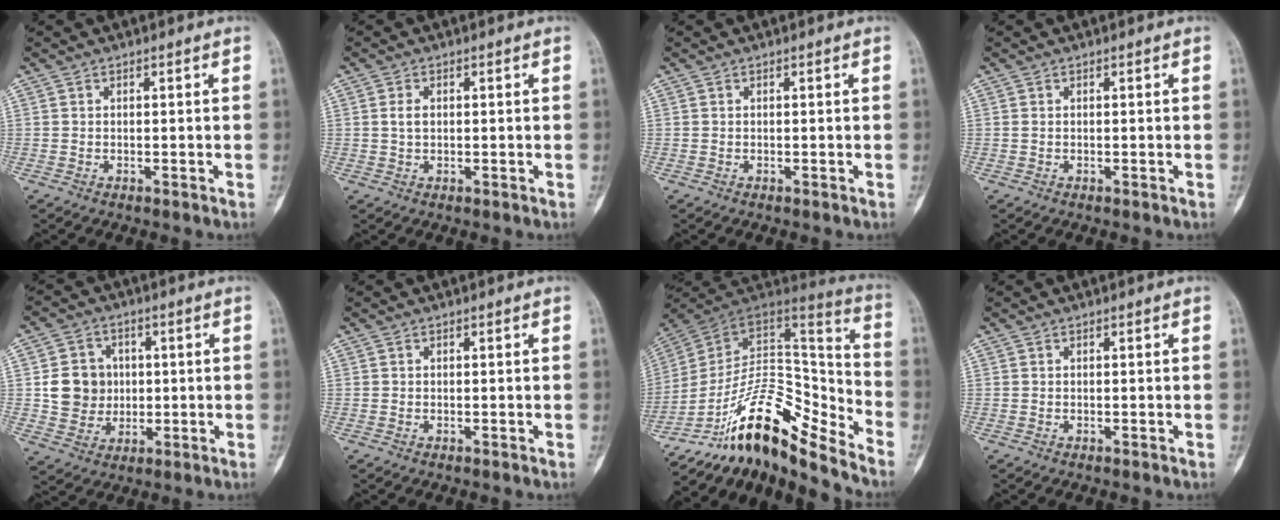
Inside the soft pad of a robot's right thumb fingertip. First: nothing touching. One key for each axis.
{"total": 1.9, "fx": 0.3, "fy": 1.2, "fz": 1.4, "tx": -0.025, "ty": 0.003, "tz": 0.005}
{"total": 0.0}
{"total": 0.0}
{"total": 9.1, "fx": 0.6, "fy": 8.4, "fz": 3.5, "tx": -0.026, "ty": 0.002, "tz": 0.015}
{"total": 0.0}
{"total": 20.5, "fx": -14.5, "fy": 7.1, "fz": 12.7, "tx": -0.174, "ty": 0.131, "tz": -0.244}
{"total": 0.0}